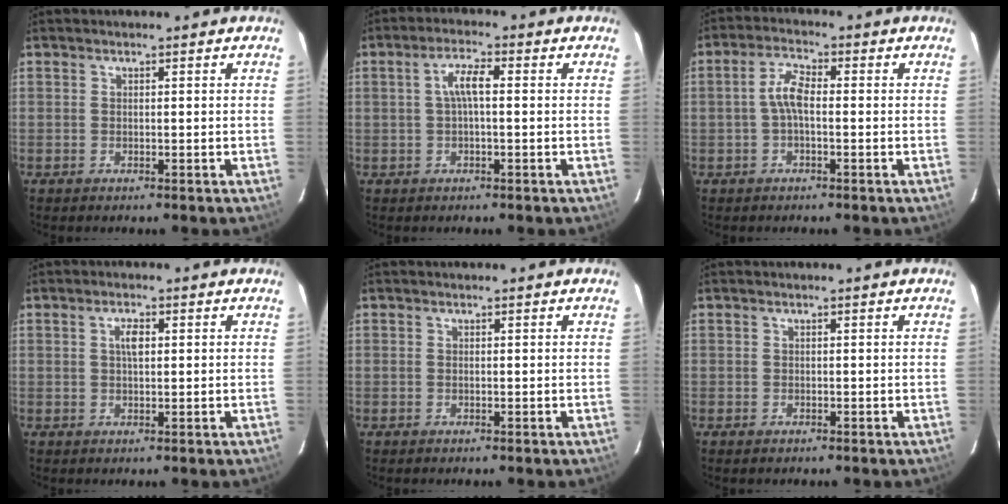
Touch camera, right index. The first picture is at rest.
{"total": 4.0, "force": [0.2, 1.0, 3.9], "torque": [-0.075, 0.011, 0.004]}
{"total": 4.2, "force": [-0.6, 1.7, 3.8], "torque": [-0.081, 0.016, -0.013]}
{"total": 2.5, "force": [0.6, 1.1, 2.1], "torque": [-0.039, 0.007, 0.010]}
{"total": 0.0}
{"total": 0.6, "force": [-0.4, 0.4, 0.1], "torque": [-0.002, -0.001, -0.008]}